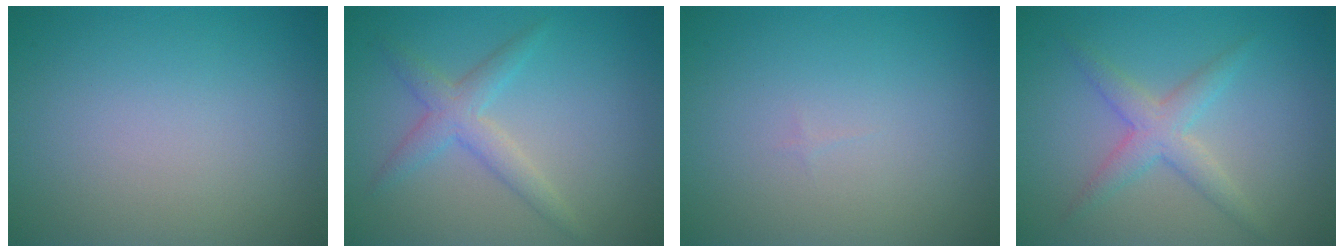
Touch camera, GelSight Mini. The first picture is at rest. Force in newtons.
{"total": 2.6, "press": 2.6, "slide": 0.1}
{"total": 0.0}
{"total": 2.9, "press": 2.9, "slide": 0.0}